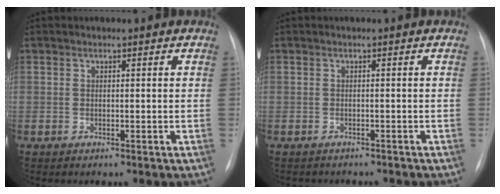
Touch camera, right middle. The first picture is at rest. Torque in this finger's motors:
{"motor_torque": [-0.04, -0.01, -0.02, 0.00]}